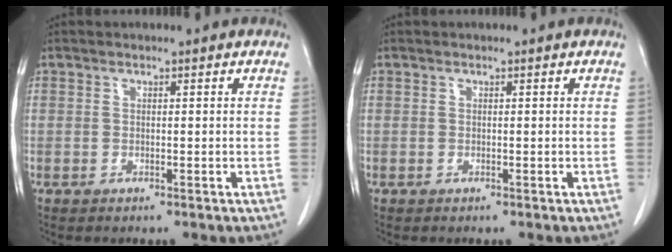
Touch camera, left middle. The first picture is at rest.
{"total": 0.0}